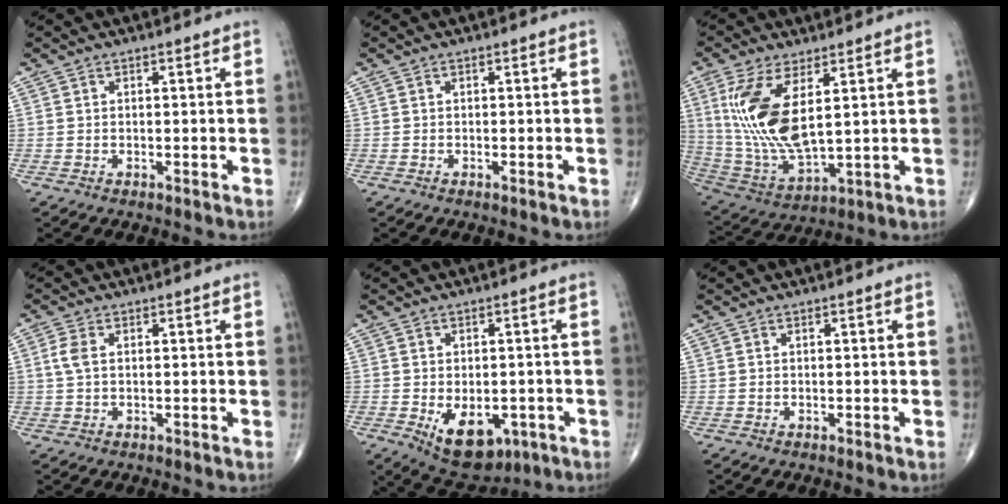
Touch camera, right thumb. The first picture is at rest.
{"total": 0.0}
{"total": 15.9, "force": [4.3, 6.6, 13.9], "torque": [-0.292, -0.024, 0.101]}
{"total": 2.7, "force": [0.5, 1.6, 2.2], "torque": [-0.059, 0.010, 0.011]}
{"total": 10.7, "force": [-3.7, 6.5, 7.6], "torque": [-0.090, 0.001, -0.037]}
{"total": 0.0}